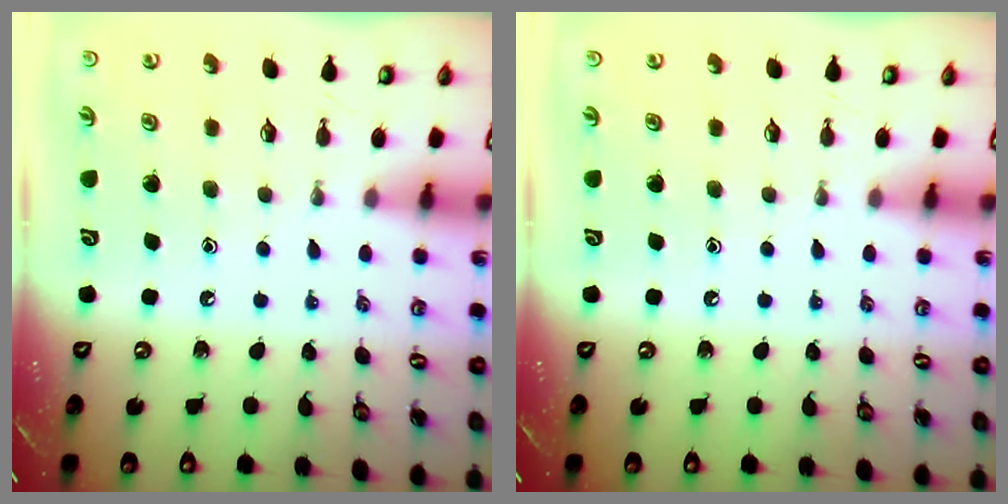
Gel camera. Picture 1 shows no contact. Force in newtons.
{"total": 0.0}